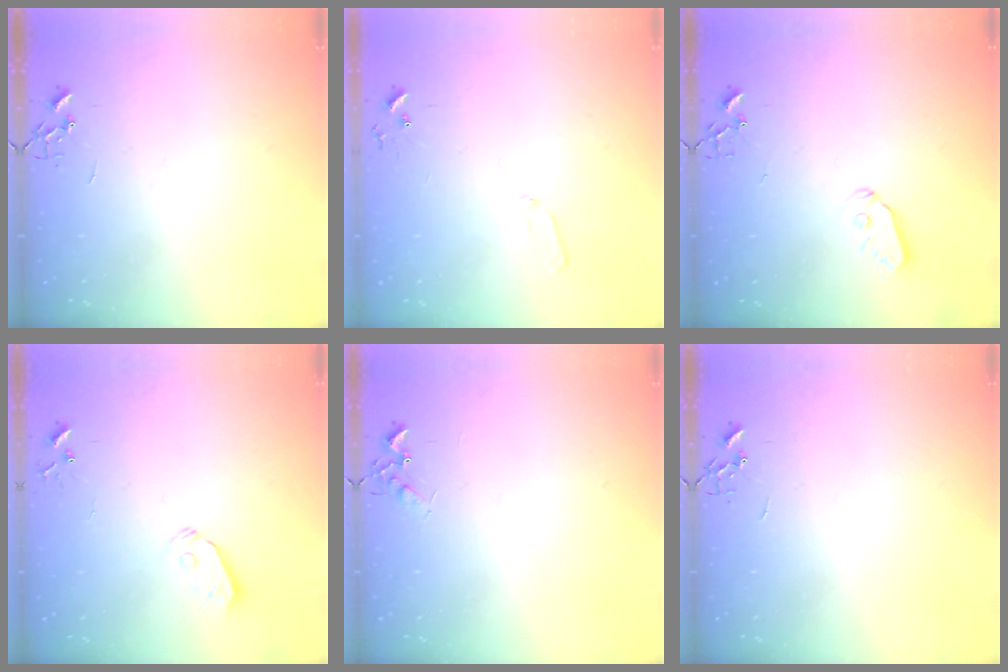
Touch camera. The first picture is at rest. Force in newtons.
{"total": 6.0, "press": 6.0, "slide": 0.6}
{"total": 6.4, "press": 6.4, "slide": 0.3}
{"total": 6.1, "press": 6.1, "slide": 0.5}
{"total": 6.1, "press": 6.0, "slide": 0.8}
{"total": 0.0}